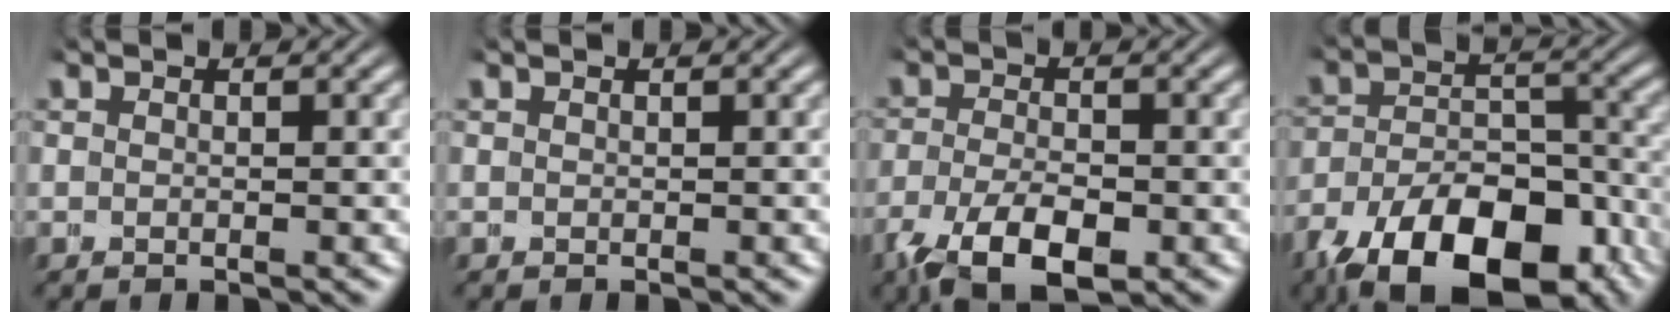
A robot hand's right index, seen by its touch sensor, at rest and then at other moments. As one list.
[{"total": 0.0}, {"total": 6.1, "force": [-4.0, 3.0, 3.6], "torque": [-0.081, -0.040, -0.036]}, {"total": 12.4, "force": [-8.1, 6.6, 6.7], "torque": [-0.112, -0.043, -0.098]}]